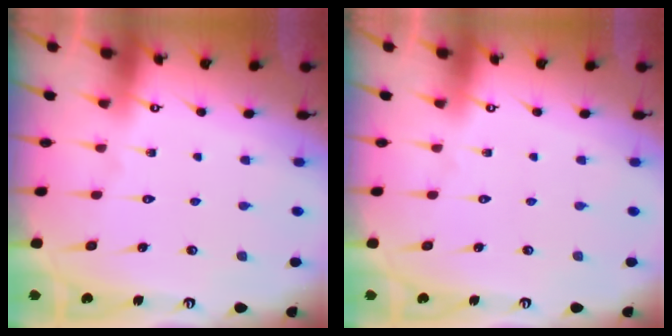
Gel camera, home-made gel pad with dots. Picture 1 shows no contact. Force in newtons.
{"total": 0.0}